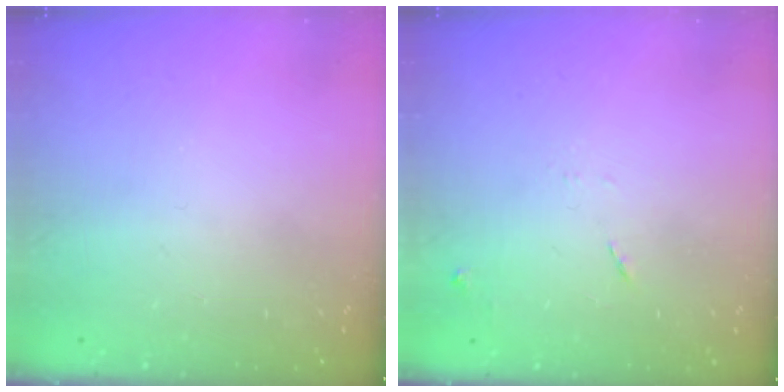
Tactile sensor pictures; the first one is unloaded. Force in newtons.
{"total": 5.7, "press": 5.7, "slide": 0.7}